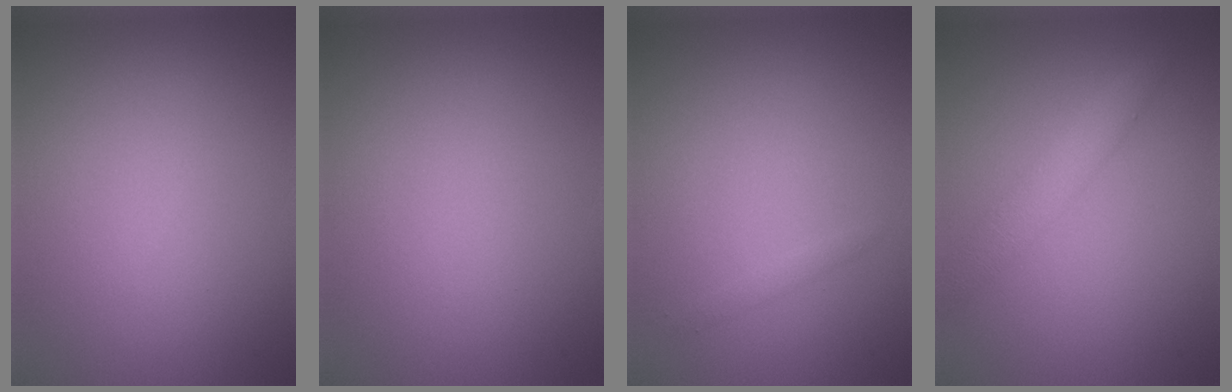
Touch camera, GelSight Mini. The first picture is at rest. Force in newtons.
{"total": 0.0}
{"total": 0.6, "press": 0.6, "slide": 0.0}
{"total": 2.7, "press": 2.7, "slide": 0.1}